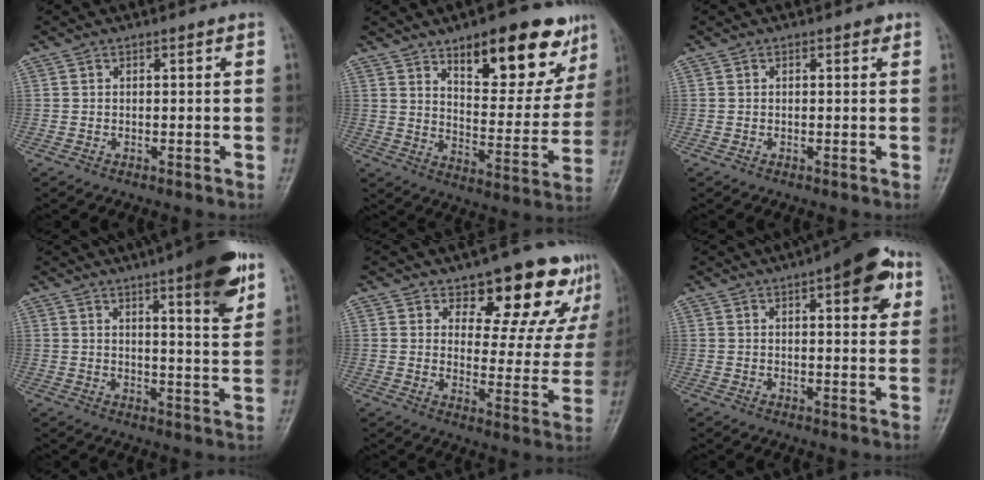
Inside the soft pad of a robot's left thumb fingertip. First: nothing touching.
{"total": 19.9, "force": [11.9, 8.0, 13.9], "torque": [-0.138, -0.059, 0.178]}
{"total": 0.9, "force": [0.5, 0.4, 0.6], "torque": [-0.004, -0.001, 0.003]}
{"total": 13.1, "force": [7.2, 2.3, 10.7], "torque": [-0.128, -0.035, 0.095]}
{"total": 15.4, "force": [11.1, 6.8, 8.3], "torque": [-0.038, -0.073, 0.137]}
{"total": 11.4, "force": [5.2, 4.0, 9.3], "torque": [-0.091, -0.007, 0.059]}